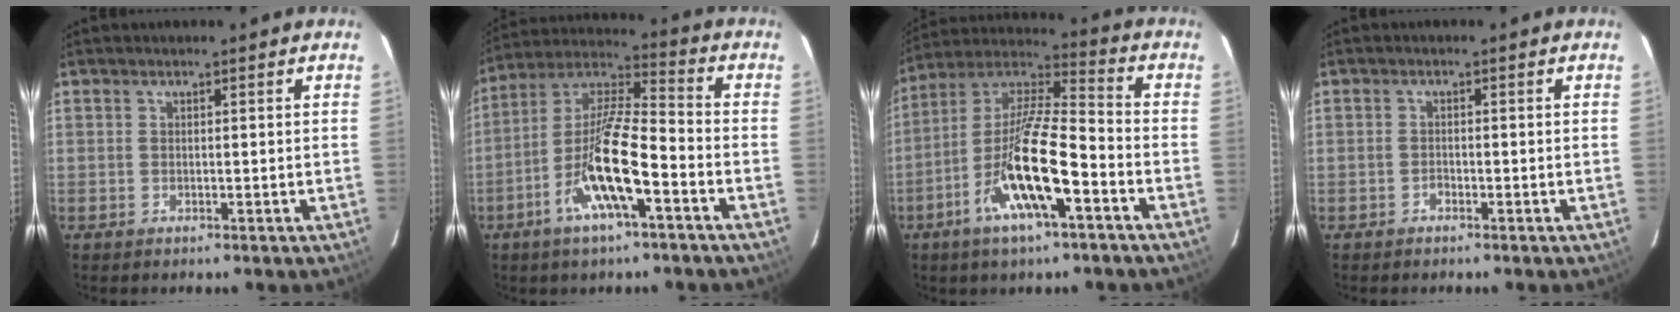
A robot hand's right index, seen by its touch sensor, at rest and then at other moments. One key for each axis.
{"total": 14.4, "fx": -6.2, "fy": 2.9, "fz": 12.6, "tx": -0.254, "ty": -0.006, "tz": -0.123}
{"total": 16.7, "fx": -7.3, "fy": 3.6, "fz": 14.6, "tx": -0.284, "ty": -0.017, "tz": -0.144}
{"total": 0.8, "fx": -0.7, "fy": 0.4, "fz": 0.2, "tx": -0.005, "ty": 0.003, "tz": -0.013}